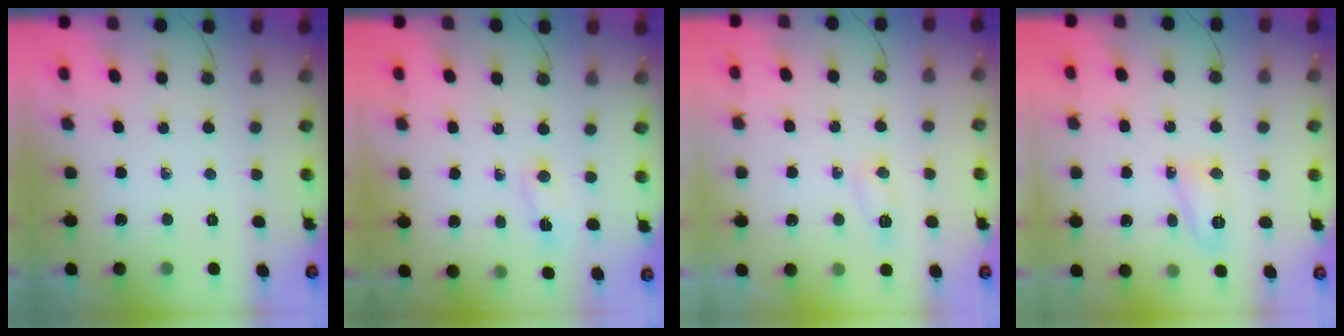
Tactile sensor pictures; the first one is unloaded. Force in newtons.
{"total": 2.4, "press": 2.3, "slide": 0.7}
{"total": 18.2, "press": 7.5, "slide": 16.6}
{"total": 8.0, "press": 8.0, "slide": 0.7}